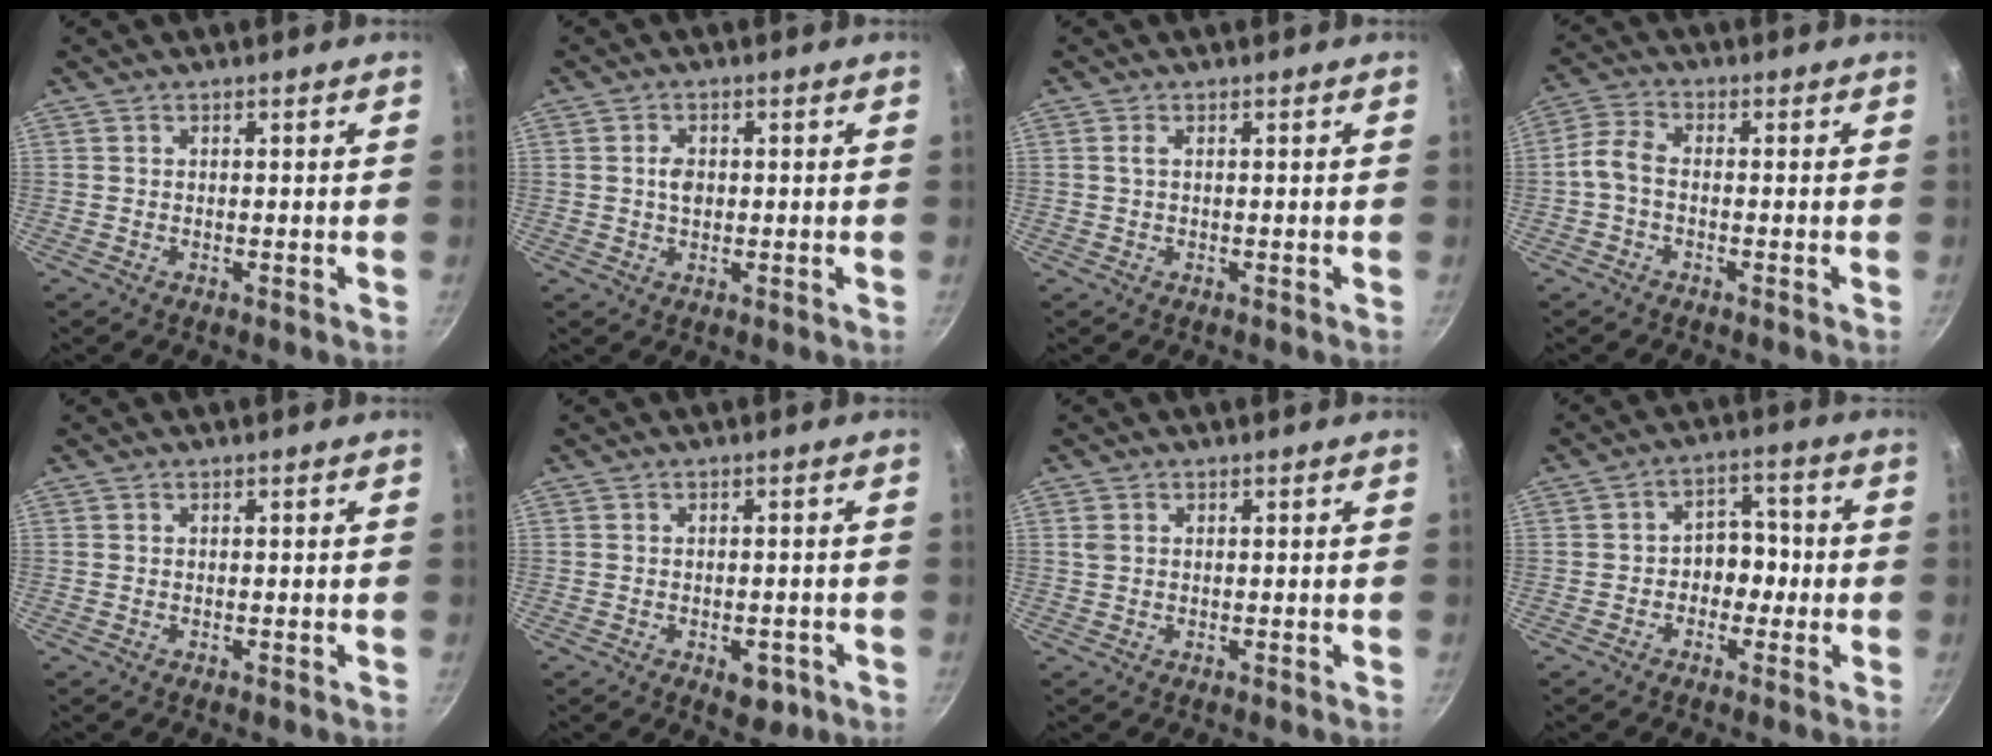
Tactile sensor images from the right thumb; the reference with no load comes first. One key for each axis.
{"total": 2.8, "fx": 0.2, "fy": 1.9, "fz": 2.0, "tx": -0.029, "ty": 0.002, "tz": 0.003}
{"total": 0.7, "fx": 0.1, "fy": 0.2, "fz": 0.7, "tx": -0.020, "ty": 0.001, "tz": 0.002}
{"total": 5.1, "fx": -0.9, "fy": 2.9, "fz": 4.0, "tx": -0.086, "ty": 0.017, "tz": -0.028}
{"total": 0.0}
{"total": 3.9, "fx": -1.8, "fy": 2.3, "fz": 2.7, "tx": -0.021, "ty": 0.009, "tz": -0.017}
{"total": 1.2, "fx": 0.4, "fy": 0.9, "fz": 0.7, "tx": -0.016, "ty": 0.002, "tz": 0.011}
{"total": 6.6, "fx": -1.1, "fy": 5.0, "fz": 4.2, "tx": -0.024, "ty": 0.029, "tz": -0.029}